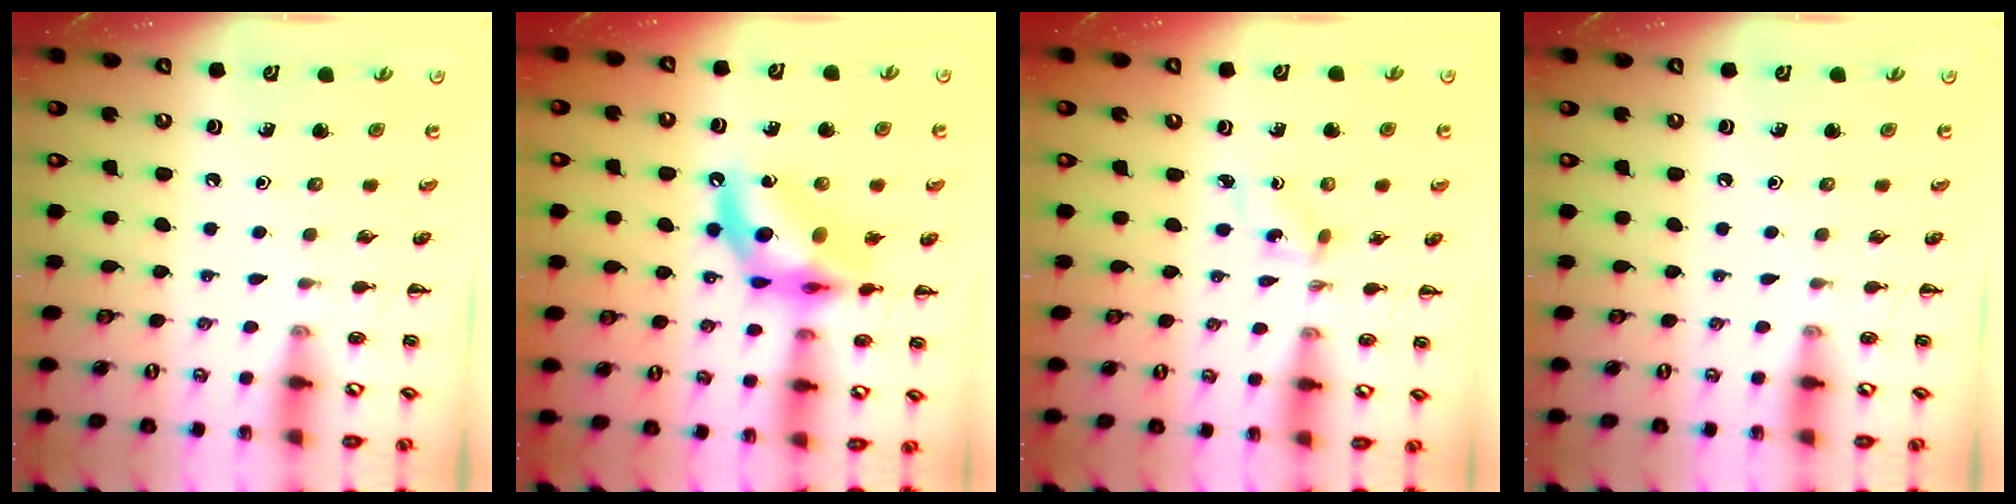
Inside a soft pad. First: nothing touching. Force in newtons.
{"total": 13.4, "press": 12.9, "slide": 3.4}
{"total": 2.5, "press": 2.3, "slide": 1.0}
{"total": 0.0}